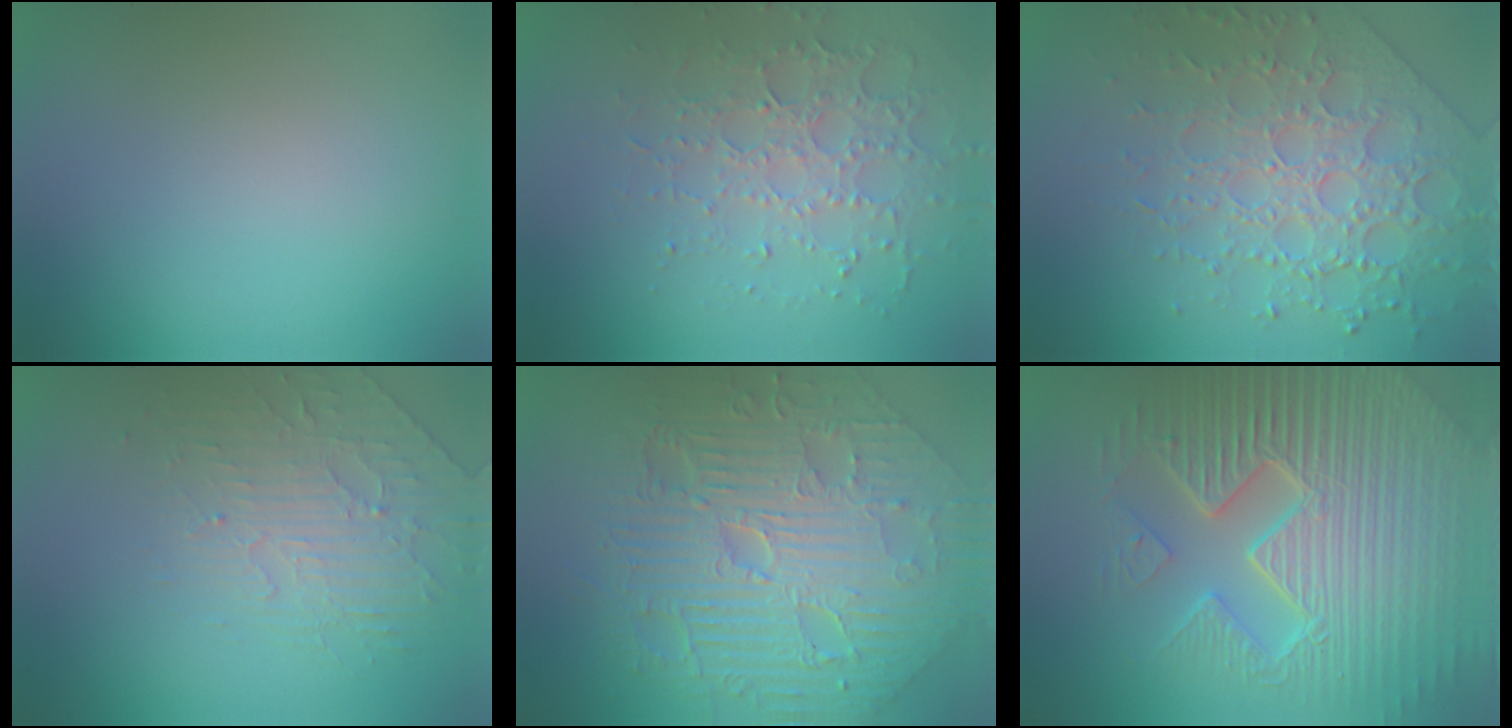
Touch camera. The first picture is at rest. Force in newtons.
{"total": 3.8, "press": 3.6, "slide": 1.2}
{"total": 7.5, "press": 5.4, "slide": 5.1}
{"total": 2.5, "press": 1.8, "slide": 1.6}
{"total": 11.8, "press": 7.8, "slide": 8.8}
{"total": 10.9, "press": 7.1, "slide": 8.3}